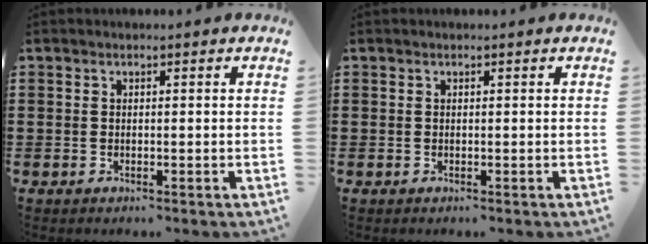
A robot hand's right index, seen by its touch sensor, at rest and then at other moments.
{"total": 0.0}